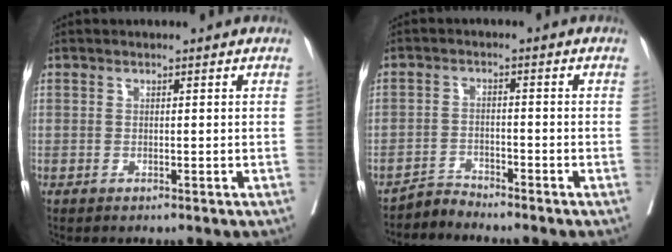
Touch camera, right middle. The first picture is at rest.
{"total": 2.6, "force": [-2.4, -0.3, -1.0], "torque": [0.026, -0.011, -0.043]}